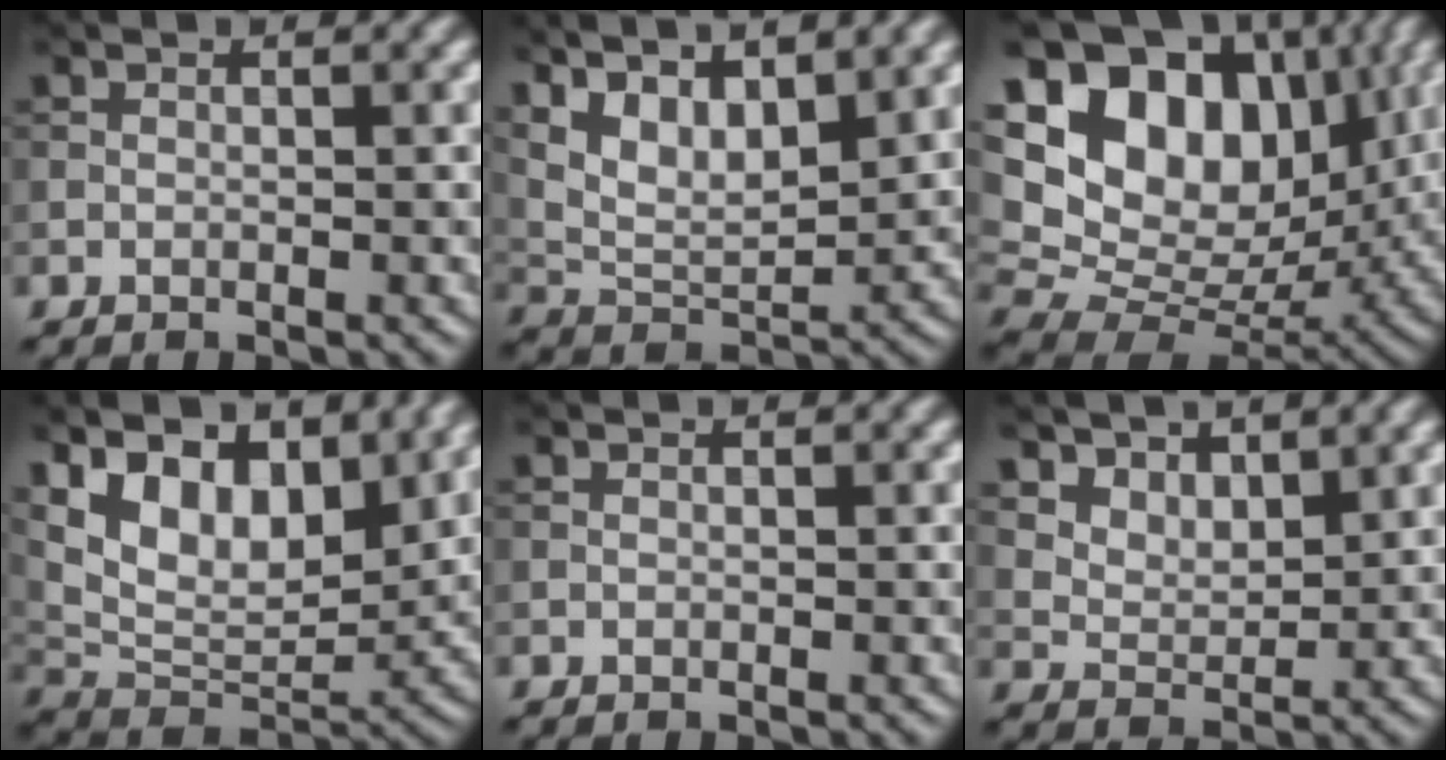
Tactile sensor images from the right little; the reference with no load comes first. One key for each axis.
{"total": 9.0, "fx": 5.1, "fy": 3.9, "fz": 6.3, "tx": -0.134, "ty": 0.015, "tz": 0.087}
{"total": 16.6, "fx": 5.8, "fy": 11.6, "fz": 10.3, "tx": -0.190, "ty": 0.042, "tz": 0.106}
{"total": 11.2, "fx": 5.6, "fy": 6.3, "fz": 7.3, "tx": -0.137, "ty": 0.004, "tz": 0.093}
{"total": 0.0}
{"total": 4.5, "fx": 3.5, "fy": 2.3, "fz": 1.7, "tx": -0.051, "ty": -0.017, "tz": 0.080}